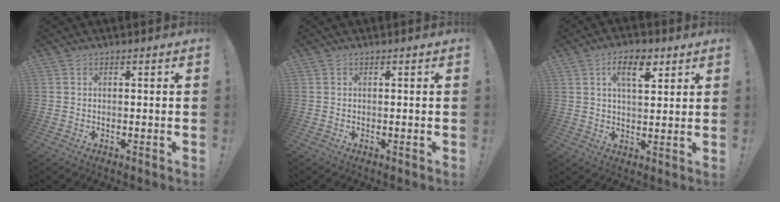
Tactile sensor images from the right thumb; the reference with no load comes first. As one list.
[{"total": 0.0}, {"total": 9.1, "force": [4.2, 4.1, 6.9], "torque": [-0.099, -0.010, 0.071]}]